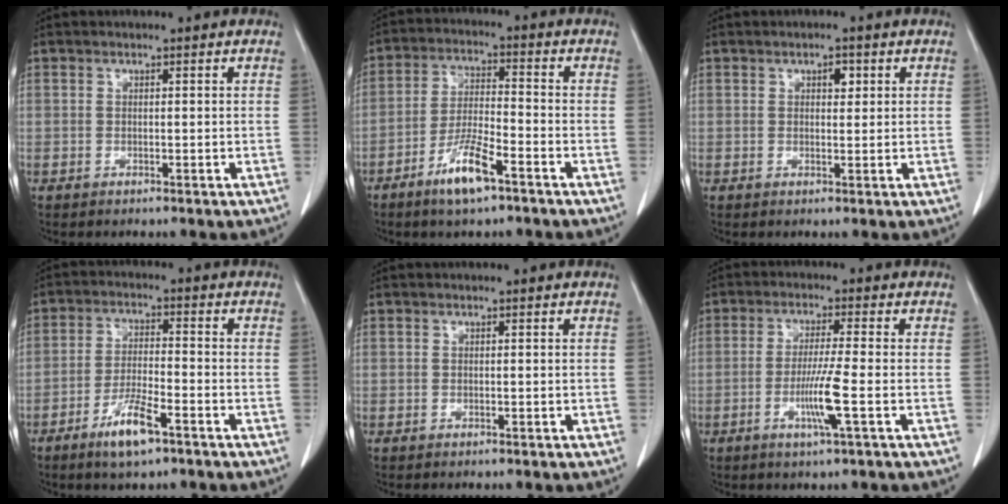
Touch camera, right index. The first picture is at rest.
{"total": 8.1, "force": [-5.0, 1.4, 6.2], "torque": [-0.126, -0.008, -0.092]}
{"total": 1.9, "force": [0.8, 1.0, 1.4], "torque": [-0.019, 0.000, 0.011]}
{"total": 7.0, "force": [-4.3, 1.3, 5.3], "torque": [-0.106, -0.008, -0.076]}
{"total": 0.0}
{"total": 6.1, "force": [-1.9, -0.8, 5.8], "torque": [-0.109, -0.015, -0.038]}